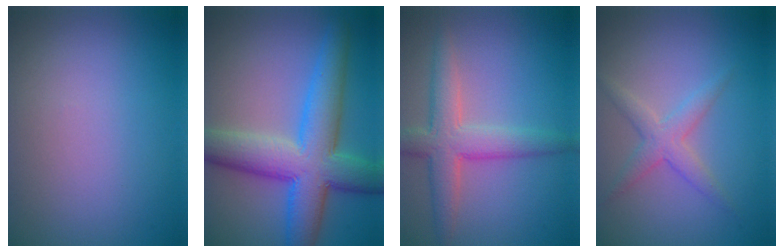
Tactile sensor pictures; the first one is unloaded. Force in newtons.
{"total": 9.4, "press": 9.4, "slide": 0.1}
{"total": 4.8, "press": 4.8, "slide": 0.4}
{"total": 2.4, "press": 2.4, "slide": 0.1}